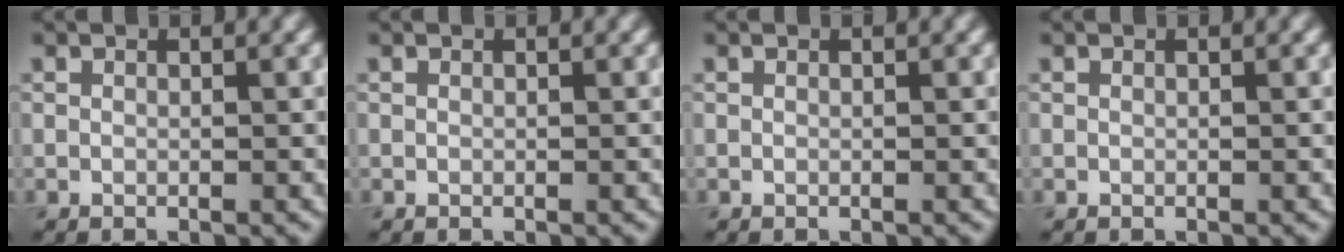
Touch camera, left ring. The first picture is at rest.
{"total": 0.0}
{"total": 0.0}
{"total": 0.0}